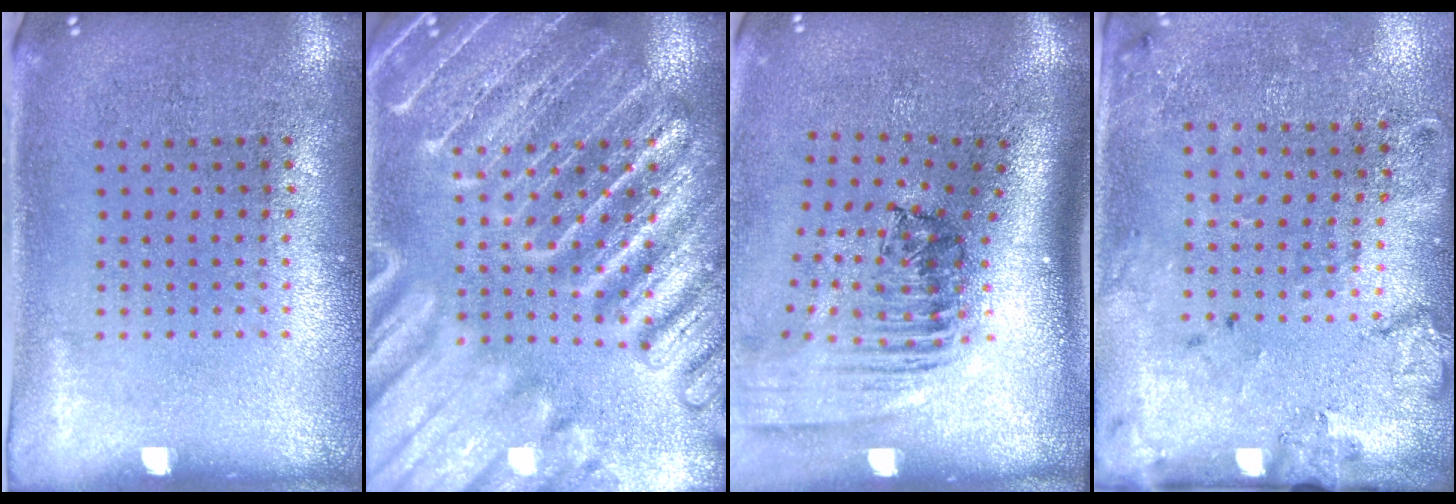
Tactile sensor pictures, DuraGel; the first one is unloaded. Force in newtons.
{"total": 6.3, "press": 6.2, "slide": 0.7}
{"total": 2.6, "press": 1.8, "slide": 1.8}
{"total": 2.1, "press": 1.5, "slide": 1.5}